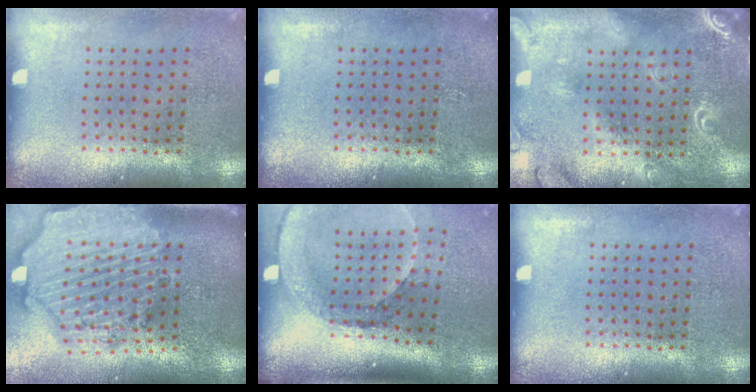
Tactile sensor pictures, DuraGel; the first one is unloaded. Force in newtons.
{"total": 0.0}
{"total": 2.1, "press": 1.9, "slide": 1.0}
{"total": 3.7, "press": 3.0, "slide": 2.1}
{"total": 2.7, "press": 2.0, "slide": 1.8}
{"total": 0.0}